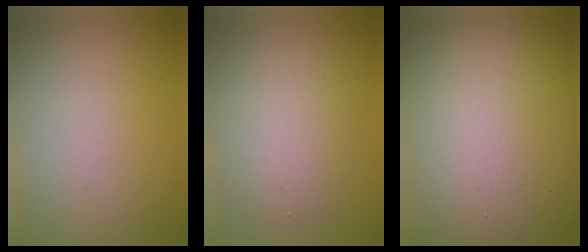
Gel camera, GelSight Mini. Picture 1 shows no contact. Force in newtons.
{"total": 3.9, "press": 3.9, "slide": 0.1}
{"total": 21.1, "press": 21.1, "slide": 0.8}